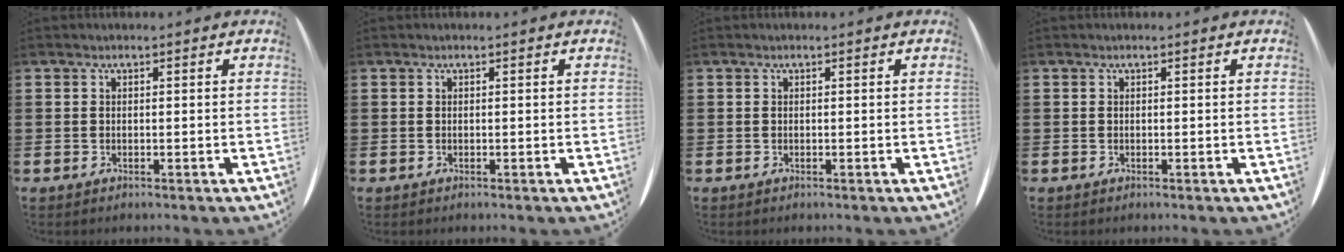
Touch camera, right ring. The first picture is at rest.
{"total": 0.0}
{"total": 0.0}
{"total": 0.0}